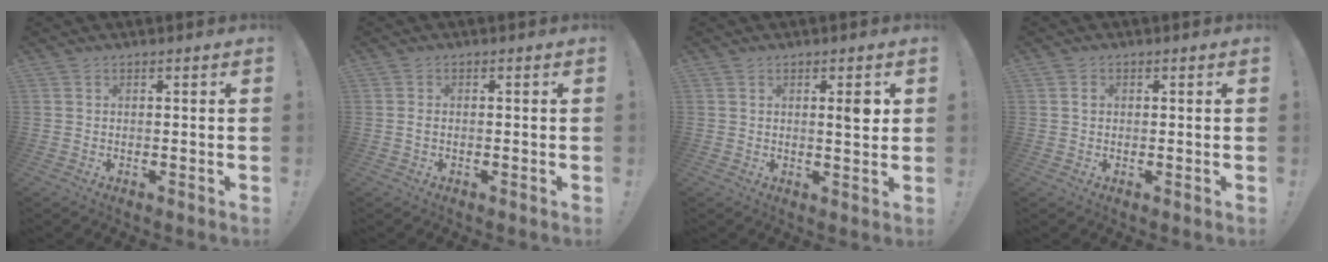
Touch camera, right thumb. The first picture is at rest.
{"total": 0.9, "force": [-0.2, 0.5, 0.7], "torque": [-0.013, 0.004, -0.004]}
{"total": 4.5, "force": [1.4, 1.1, 4.1], "torque": [-0.051, -0.010, 0.014]}
{"total": 1.2, "force": [0.2, 1.0, 0.6], "torque": [-0.006, 0.002, 0.002]}